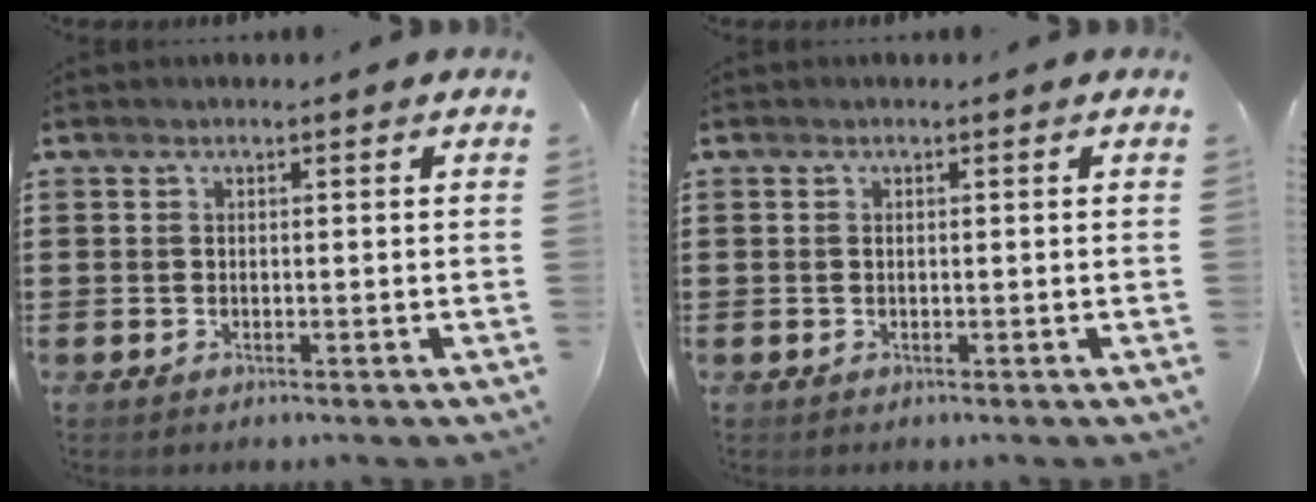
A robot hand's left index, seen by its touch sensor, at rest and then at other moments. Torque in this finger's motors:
{"motor_torque": [0.00, -0.01, 0.03, 0.01]}